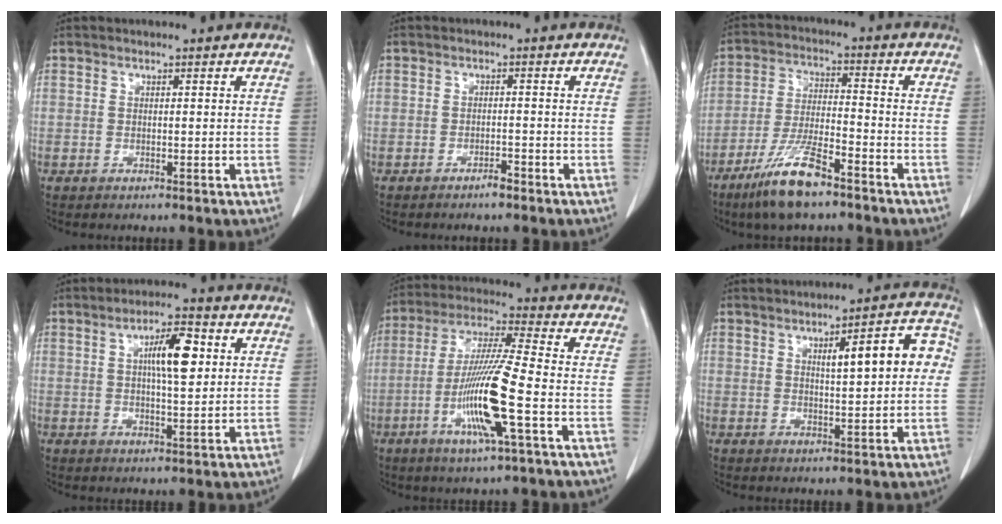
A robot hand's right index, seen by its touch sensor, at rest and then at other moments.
{"total": 1.6, "force": [-1.3, 0.2, 0.8], "torque": [-0.014, 0.000, -0.020]}
{"total": 10.6, "force": [-7.4, 1.8, 7.4], "torque": [-0.151, -0.022, -0.138]}
{"total": 7.6, "force": [2.0, 1.8, 7.1], "torque": [-0.120, 0.009, 0.033]}
{"total": 13.3, "force": [-4.0, -0.1, 12.7], "torque": [-0.254, -0.011, -0.080]}
{"total": 9.1, "force": [1.8, 2.0, 8.7], "torque": [-0.114, 0.024, 0.025]}